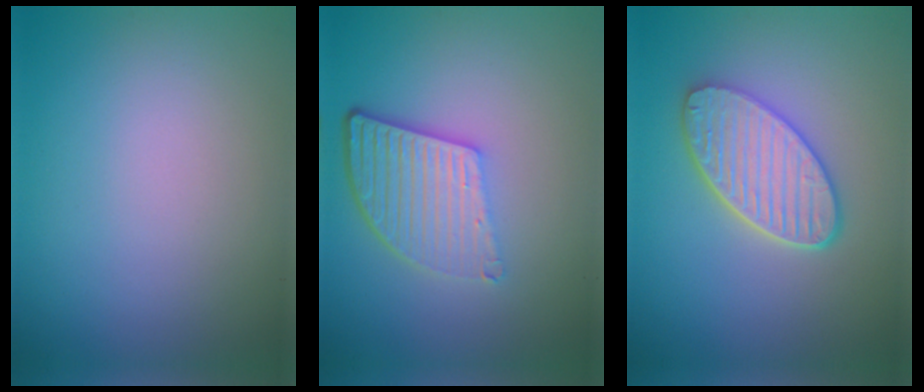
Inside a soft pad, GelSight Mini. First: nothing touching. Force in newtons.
{"total": 5.5, "press": 4.0, "slide": 3.9}
{"total": 5.3, "press": 4.4, "slide": 3.0}